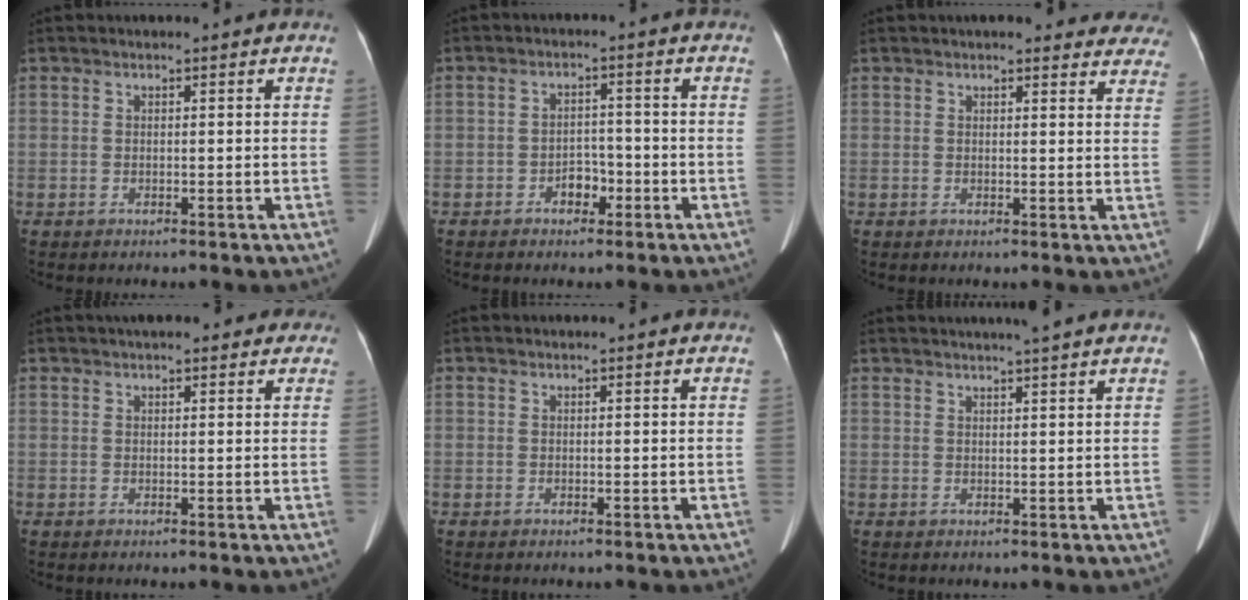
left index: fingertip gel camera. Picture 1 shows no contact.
{"total": 3.1, "force": [-1.8, 1.9, 1.7], "torque": [-0.023, 0.008, -0.029]}
{"total": 15.9, "force": [14.6, 3.8, 5.1], "torque": [-0.025, -0.014, 0.144]}
{"total": 7.6, "force": [5.9, 2.4, 4.1], "torque": [-0.042, 0.024, 0.071]}
{"total": 0.0}
{"total": 6.1, "force": [5.2, -0.6, 3.0], "torque": [-0.045, 0.018, 0.066]}